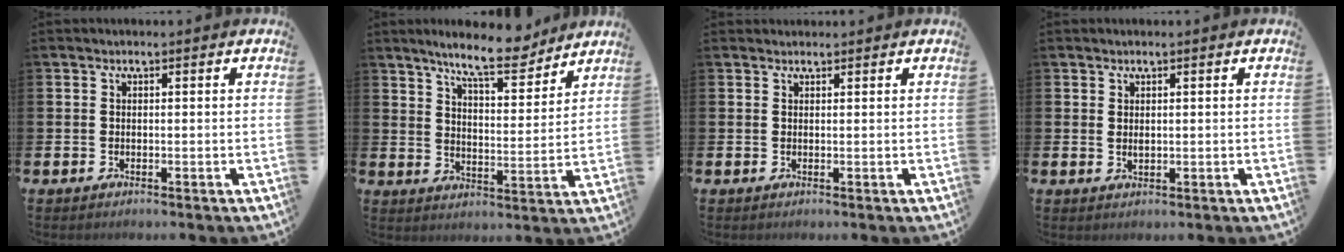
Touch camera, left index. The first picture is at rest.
{"total": 9.6, "force": [8.5, 2.0, 3.9], "torque": [-0.083, -0.043, 0.151]}
{"total": 0.7, "force": [0.7, 0.2, 0.1], "torque": [0.007, -0.001, 0.011]}
{"total": 1.0, "force": [0.8, 0.5, 0.6], "torque": [-0.002, 0.001, 0.011]}